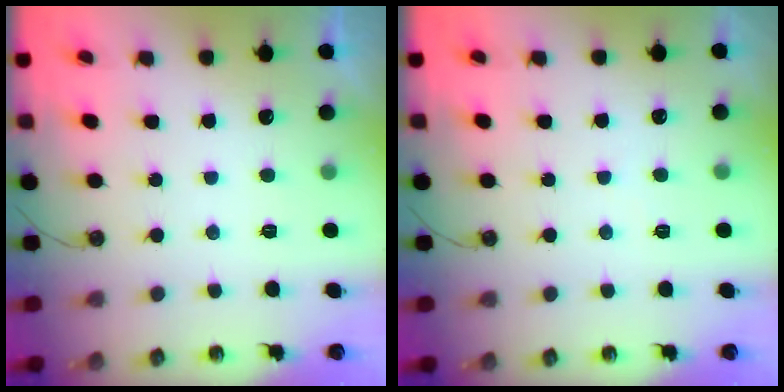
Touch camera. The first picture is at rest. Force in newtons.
{"total": 2.7, "press": 2.7, "slide": 0.4}